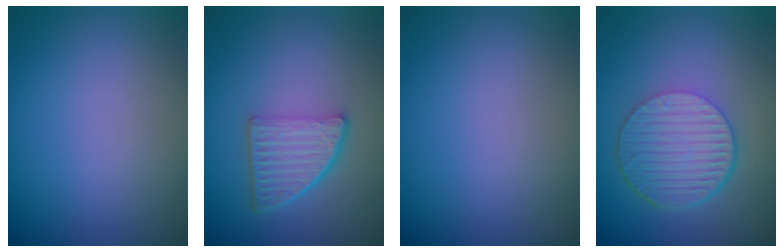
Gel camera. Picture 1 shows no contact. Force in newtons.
{"total": 4.8, "press": 3.4, "slide": 3.4}
{"total": 0.0}
{"total": 6.1, "press": 4.1, "slide": 4.5}